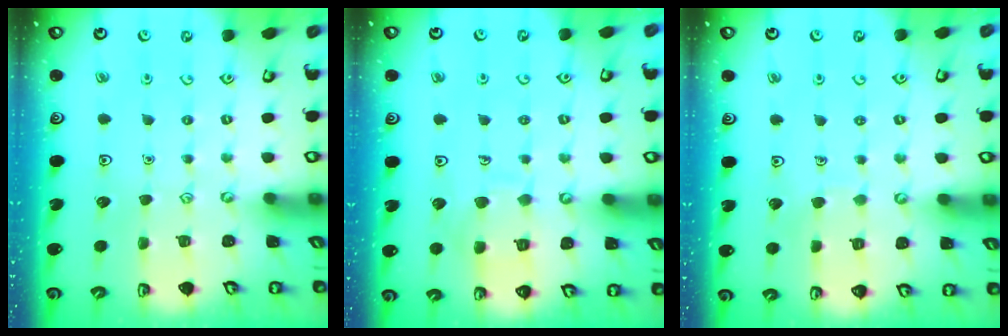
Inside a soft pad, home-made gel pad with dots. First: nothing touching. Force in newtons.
{"total": 8.2, "press": 8.1, "slide": 0.8}
{"total": 2.2, "press": 2.2, "slide": 0.1}